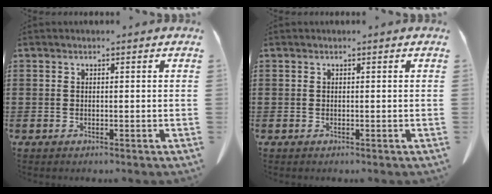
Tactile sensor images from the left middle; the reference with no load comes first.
{"total": 0.0}